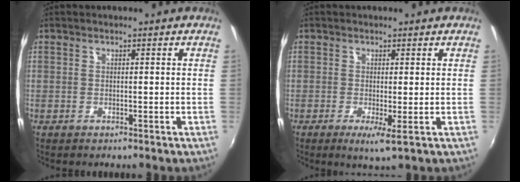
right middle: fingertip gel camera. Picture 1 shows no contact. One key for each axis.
{"total": 2.8, "fx": -0.7, "fy": -0.1, "fz": 2.7, "tx": -0.053, "ty": -0.011, "tz": -0.009}